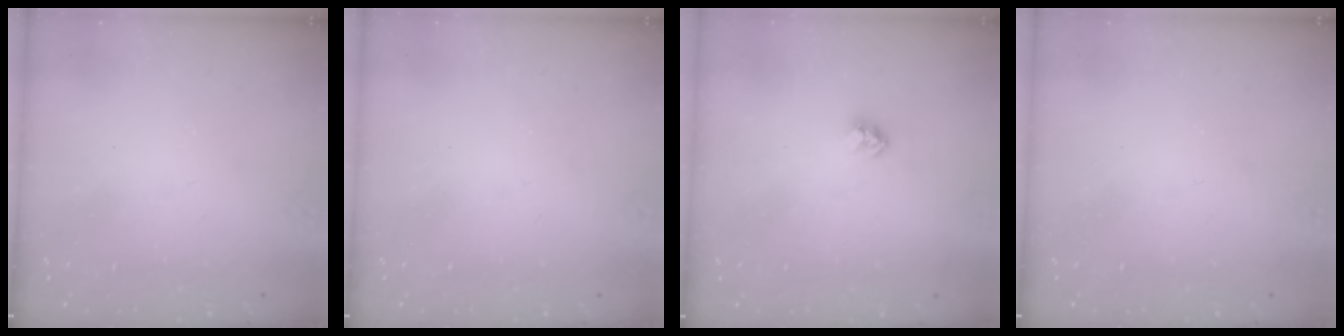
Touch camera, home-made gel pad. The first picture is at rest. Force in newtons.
{"total": 0.0}
{"total": 2.3, "press": 2.3, "slide": 0.1}
{"total": 0.0}